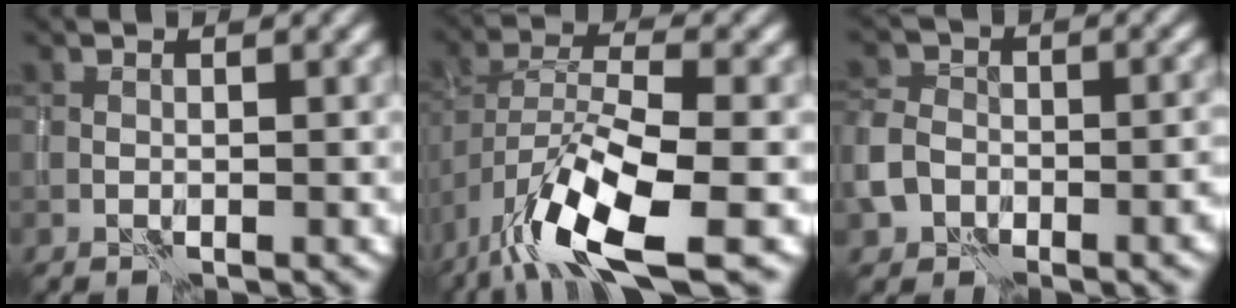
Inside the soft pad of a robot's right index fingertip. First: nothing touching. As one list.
[{"total": 9.6, "force": [-5.4, 2.7, 7.5], "torque": [-0.138, -0.001, -0.103]}, {"total": 6.9, "force": [-3.3, 4.9, 3.6], "torque": [-0.050, -0.010, -0.066]}]